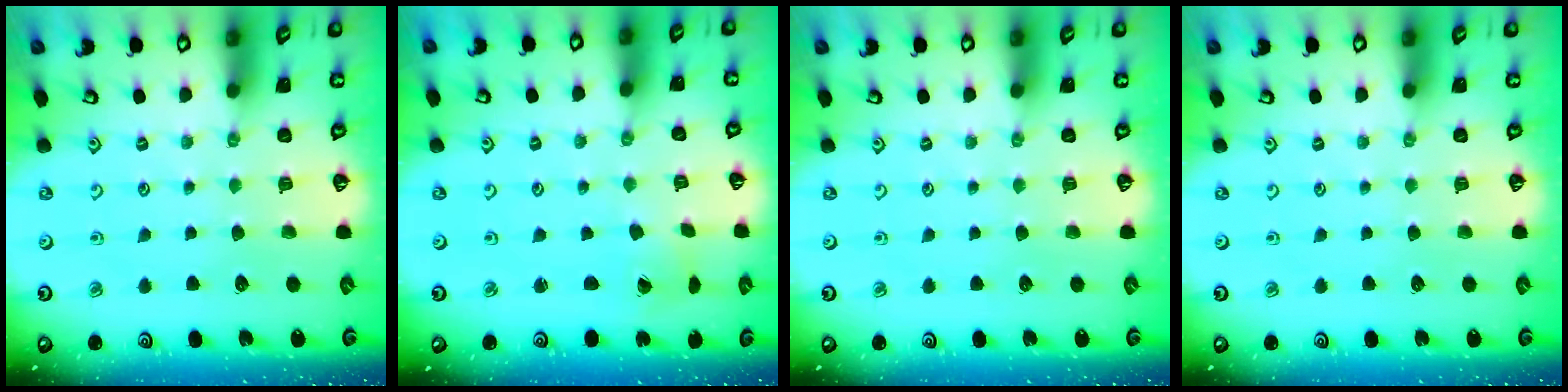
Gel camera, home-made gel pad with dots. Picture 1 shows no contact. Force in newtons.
{"total": 1.3, "press": 1.3, "slide": 0.3}
{"total": 0.0}
{"total": 0.0}